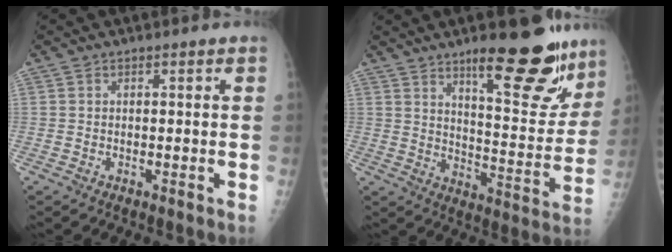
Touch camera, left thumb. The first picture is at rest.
{"total": 18.7, "force": [12.5, 5.2, 12.9], "torque": [-0.129, -0.090, 0.186]}